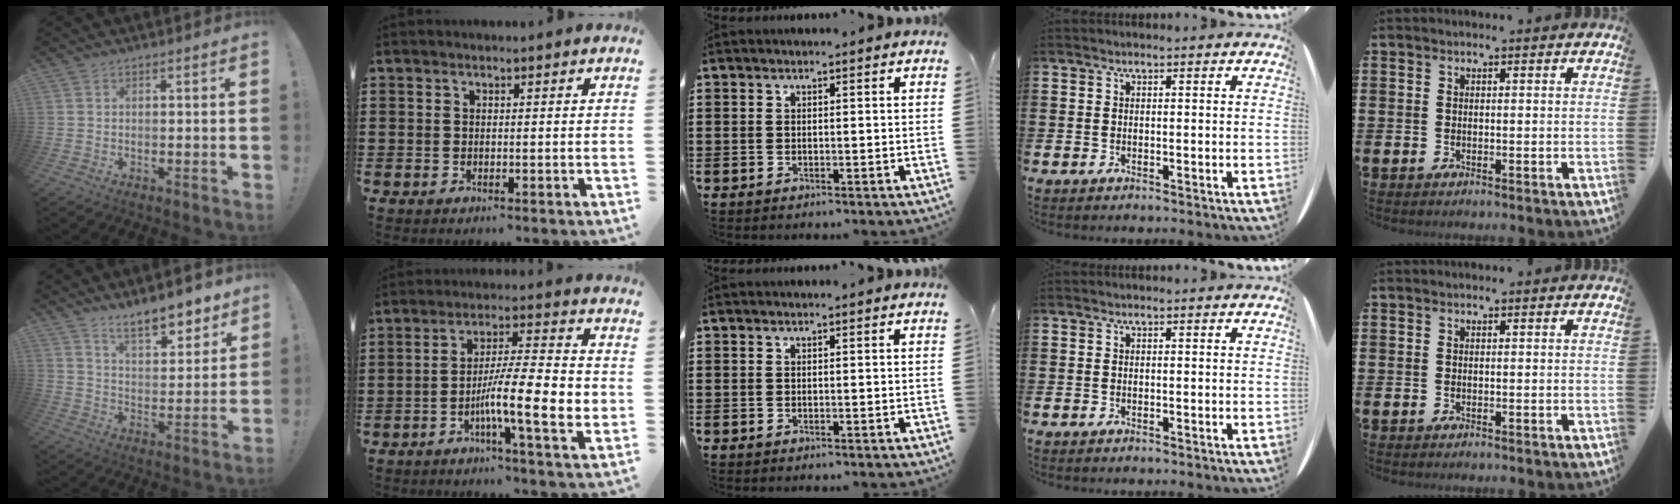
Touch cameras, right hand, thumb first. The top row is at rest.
{"thumb": {"total": 11.1, "force": [8.9, 3.7, 5.5], "torque": [-0.077, -0.062, 0.159]}, "index": {"total": 11.9, "force": [-3.6, 1.9, 11.2], "torque": [-0.201, -0.009, -0.067]}}